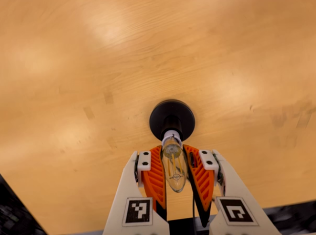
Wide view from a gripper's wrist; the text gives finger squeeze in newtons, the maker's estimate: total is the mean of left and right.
{"total": 19.8, "left": 18.9, "right": 20.6}